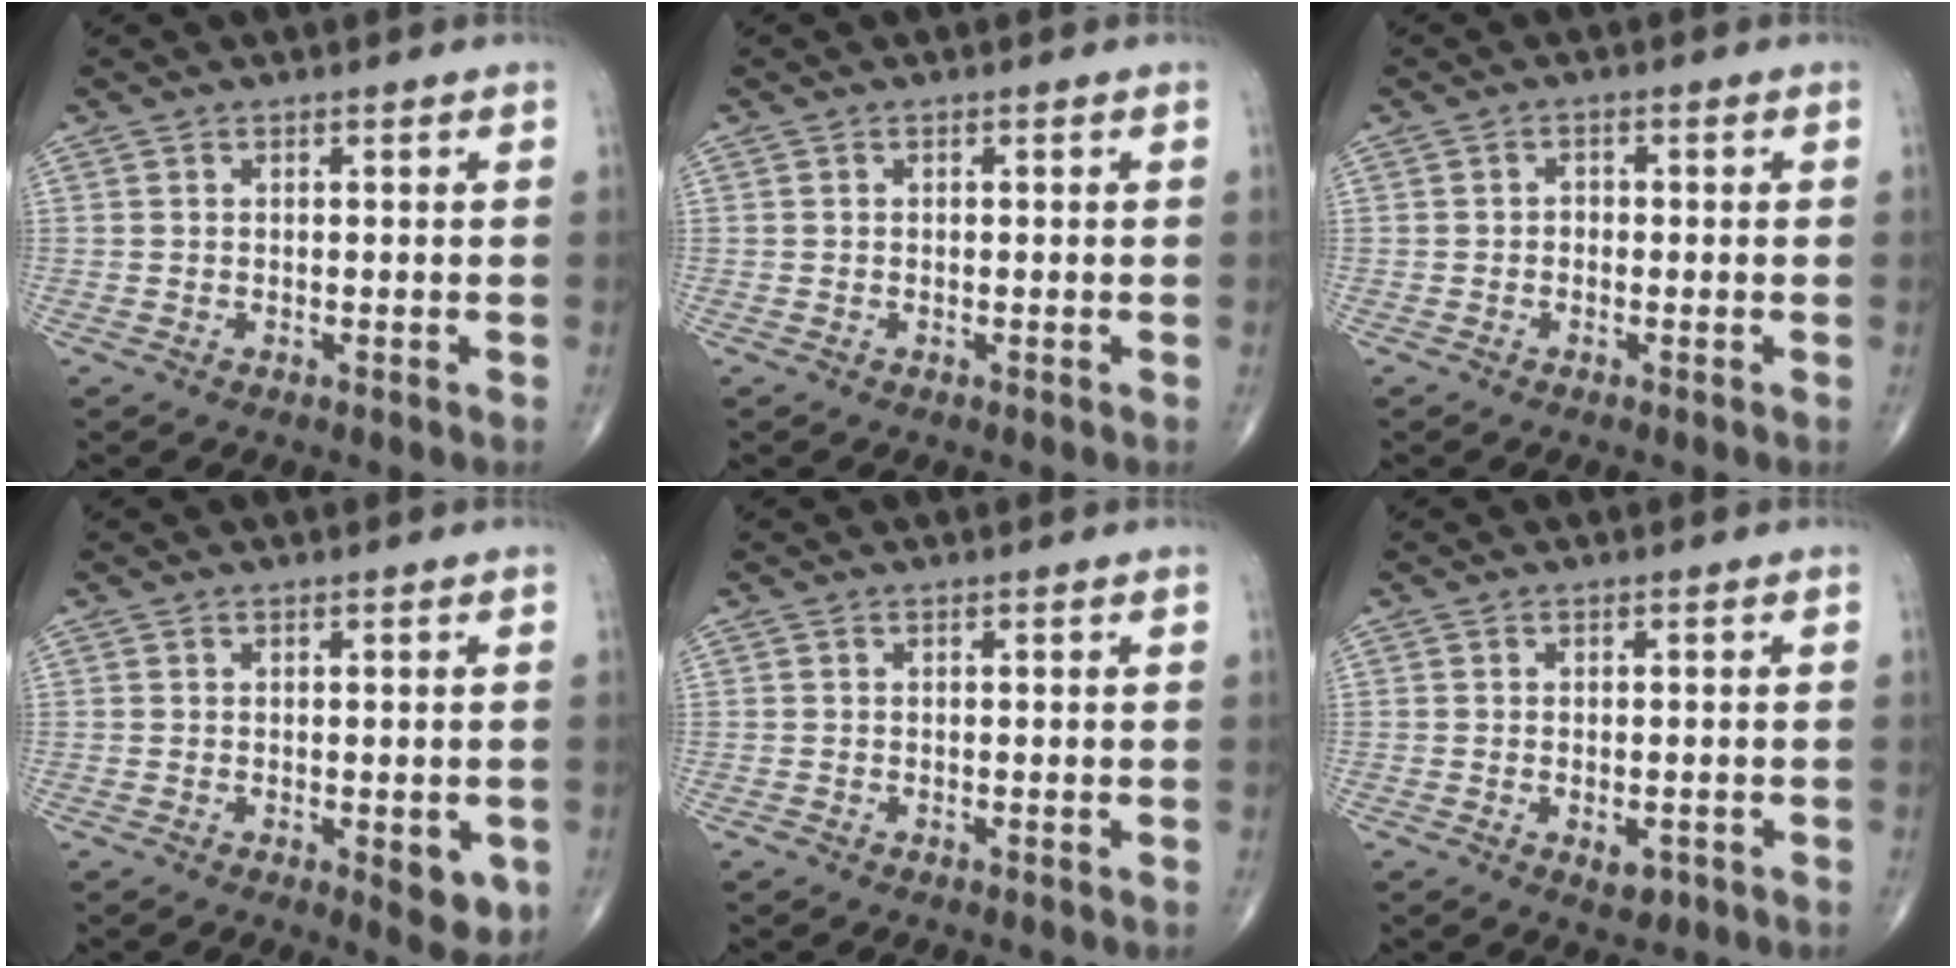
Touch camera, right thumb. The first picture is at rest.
{"total": 0.0}
{"total": 1.3, "force": [-0.4, 1.1, 0.6], "torque": [0.001, 0.006, -0.010]}
{"total": 5.1, "force": [-1.3, 2.2, 4.4], "torque": [-0.038, -0.009, -0.012]}
{"total": 0.0}
{"total": 2.6, "force": [-1.0, 1.4, 1.9], "torque": [-0.024, 0.000, -0.010]}